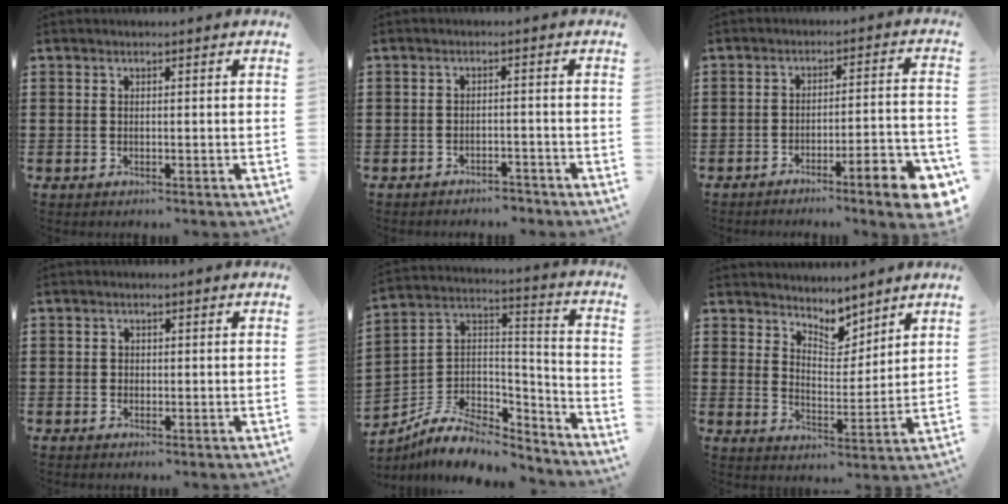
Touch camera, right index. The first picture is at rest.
{"total": 2.2, "force": [-2.2, 0.3, 0.0], "torque": [-0.007, 0.000, -0.047]}
{"total": 6.7, "force": [-5.0, 0.5, 4.4], "torque": [-0.065, -0.004, -0.092]}
{"total": 0.6, "force": [0.0, 0.5, 0.2], "torque": [-0.005, 0.003, -0.001]}
{"total": 8.4, "force": [-6.0, 4.1, 4.3], "torque": [-0.093, 0.012, -0.113]}
{"total": 4.9, "force": [4.5, 1.9, 0.5], "torque": [-0.024, -0.022, 0.082]}